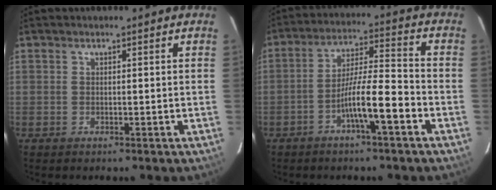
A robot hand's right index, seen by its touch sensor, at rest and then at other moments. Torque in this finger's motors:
{"motor_torque": [1.37, -0.77, 0.73, 0.15]}